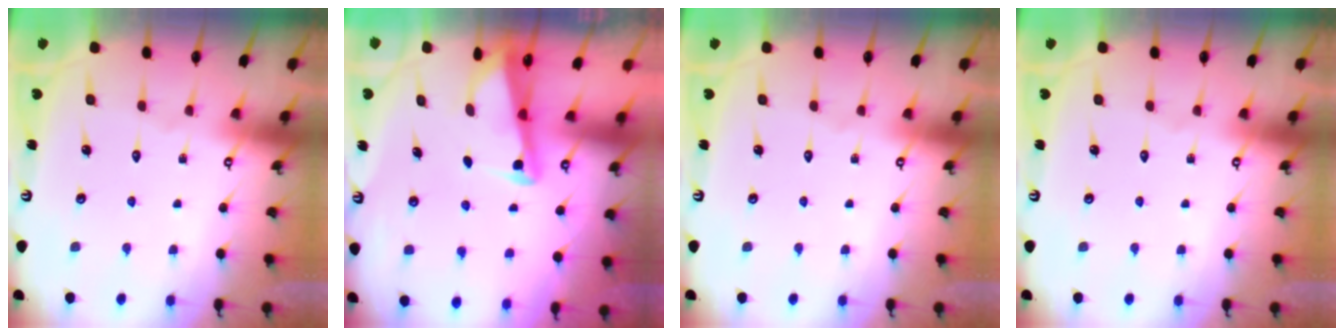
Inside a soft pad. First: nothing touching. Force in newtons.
{"total": 2.7, "press": 2.7, "slide": 0.4}
{"total": 0.0}
{"total": 0.0}